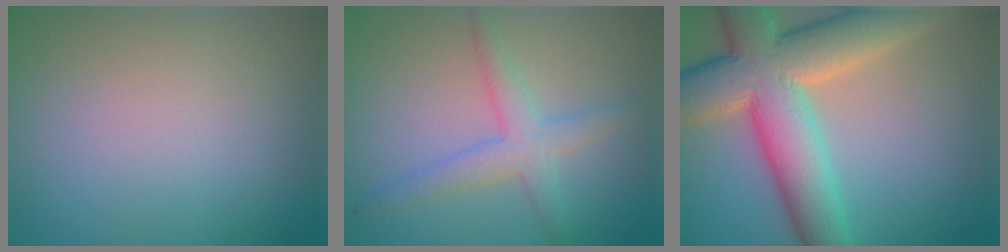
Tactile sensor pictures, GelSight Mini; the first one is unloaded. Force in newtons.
{"total": 3.1, "press": 3.1, "slide": 0.0}
{"total": 11.5, "press": 11.4, "slide": 0.9}